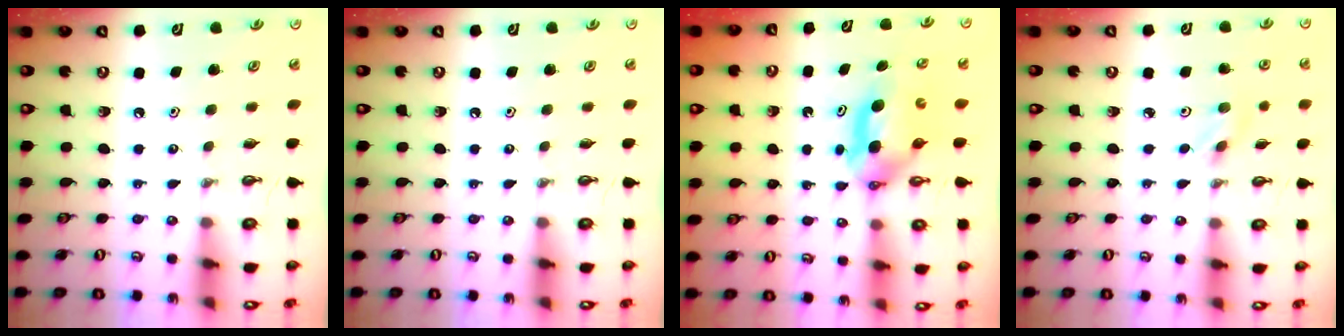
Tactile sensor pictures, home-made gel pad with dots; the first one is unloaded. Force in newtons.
{"total": 0.0}
{"total": 6.5, "press": 5.8, "slide": 3.0}
{"total": 3.4, "press": 3.1, "slide": 1.3}